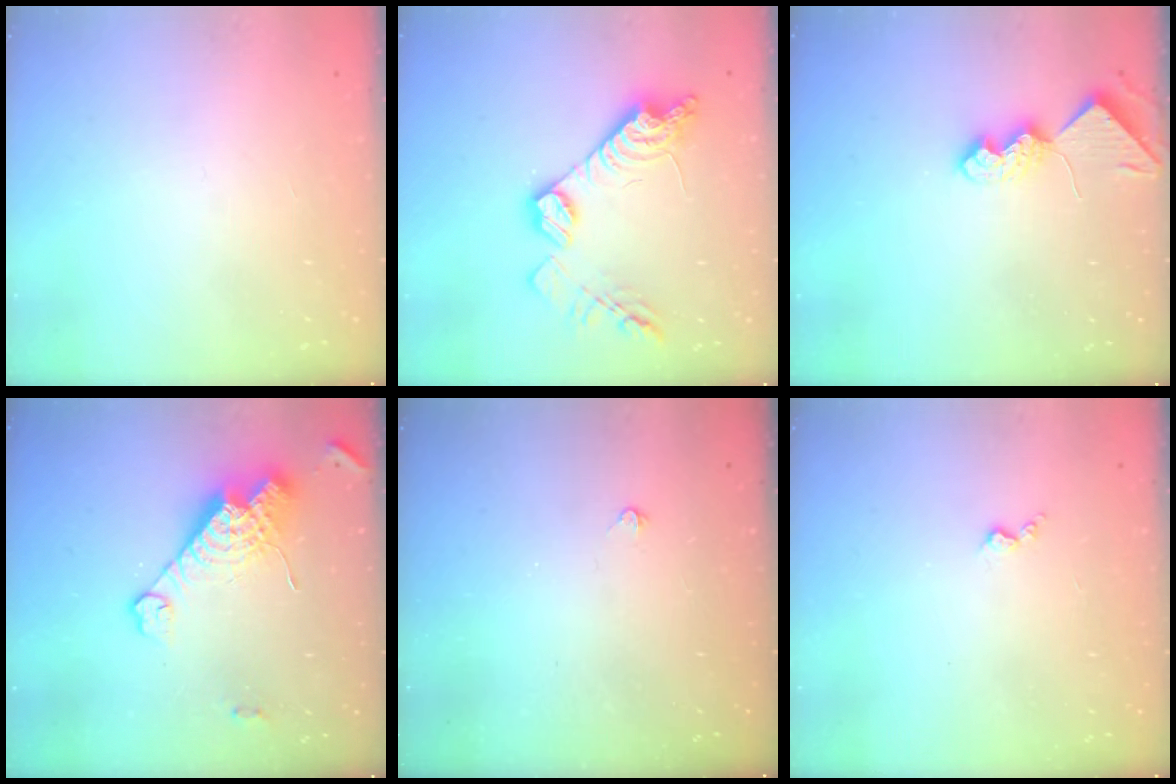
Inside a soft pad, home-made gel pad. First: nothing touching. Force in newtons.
{"total": 15.0, "press": 15.0, "slide": 0.6}
{"total": 7.9, "press": 7.9, "slide": 0.5}
{"total": 15.3, "press": 15.2, "slide": 1.2}
{"total": 2.4, "press": 2.4, "slide": 0.5}
{"total": 2.4, "press": 2.4, "slide": 0.5}